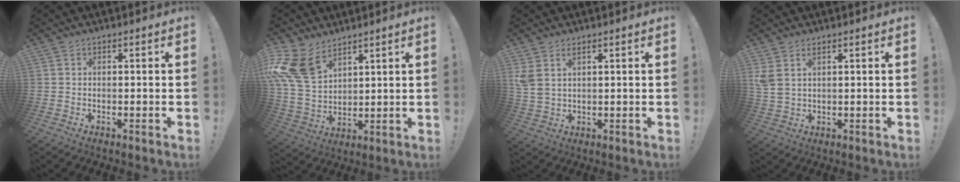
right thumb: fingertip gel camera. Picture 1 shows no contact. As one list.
[{"total": 16.2, "force": [9.1, 10.1, 8.9], "torque": [-0.190, -0.045, 0.177]}, {"total": 4.3, "force": [2.5, 2.0, 2.8], "torque": [-0.056, -0.007, 0.051]}, {"total": 3.9, "force": [2.2, 1.7, 2.7], "torque": [-0.053, -0.006, 0.043]}]